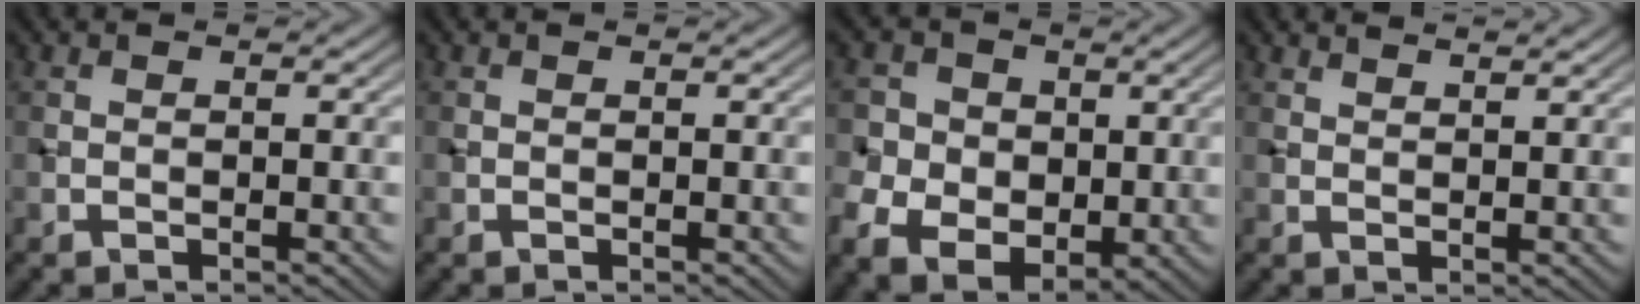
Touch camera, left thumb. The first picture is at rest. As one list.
[{"total": 0.0}, {"total": 8.5, "force": [0.1, 7.3, 4.4], "torque": [-0.119, -0.009, -0.002]}, {"total": 2.4, "force": [2.1, 0.3, 1.0], "torque": [-0.017, -0.004, 0.036]}]